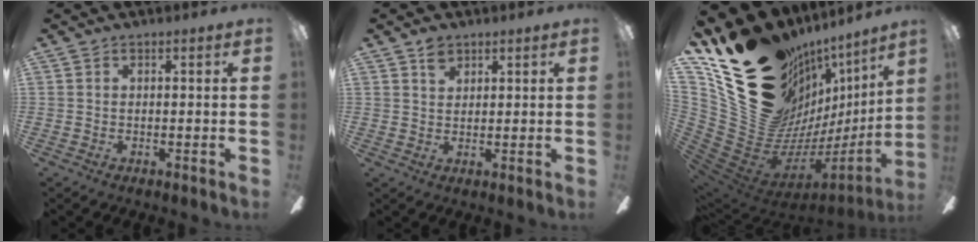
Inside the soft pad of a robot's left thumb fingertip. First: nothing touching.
{"total": 3.3, "force": [2.3, 2.0, 1.3], "torque": [-0.012, -0.006, 0.041]}
{"total": 29.6, "force": [13.7, 20.1, 16.9], "torque": [-0.250, -0.133, 0.325]}